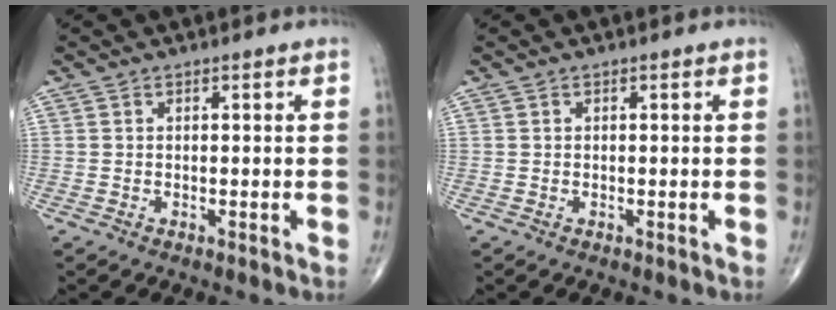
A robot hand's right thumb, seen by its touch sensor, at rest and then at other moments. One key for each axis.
{"total": 0.0}